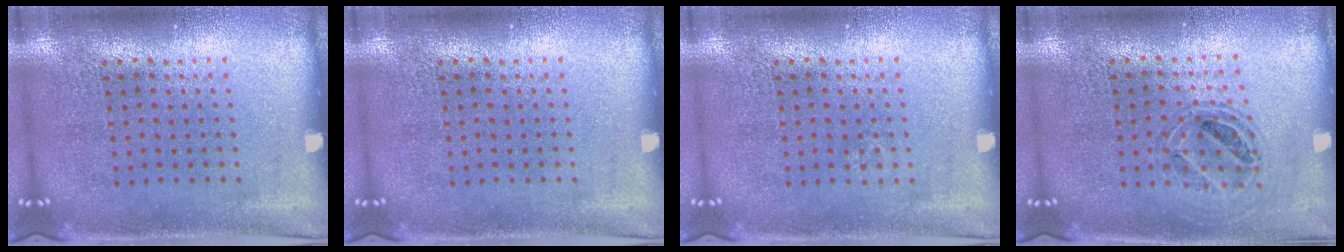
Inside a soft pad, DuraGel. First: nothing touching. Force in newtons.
{"total": 0.0}
{"total": 0.5, "press": 0.5, "slide": 0.2}
{"total": 0.8, "press": 0.8, "slide": 0.2}